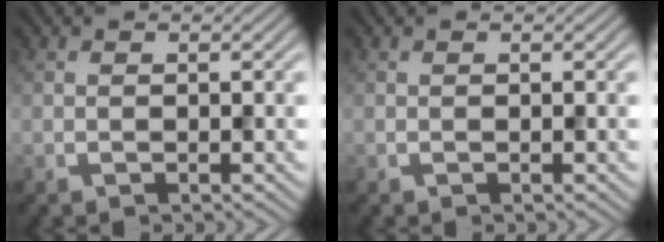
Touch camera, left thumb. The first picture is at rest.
{"total": 0.0}